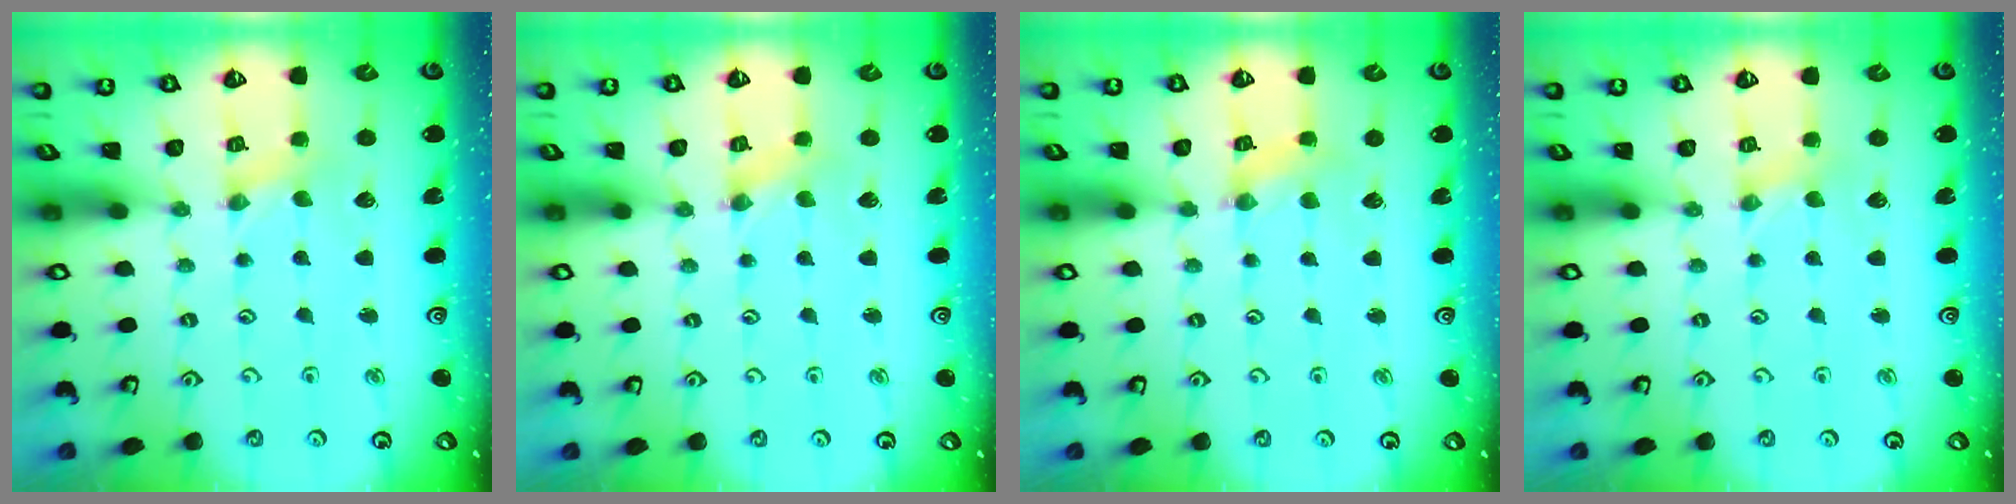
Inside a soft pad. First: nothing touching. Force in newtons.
{"total": 1.2, "press": 1.2, "slide": 0.2}
{"total": 2.8, "press": 2.8, "slide": 0.3}
{"total": 0.7, "press": 0.7, "slide": 0.1}